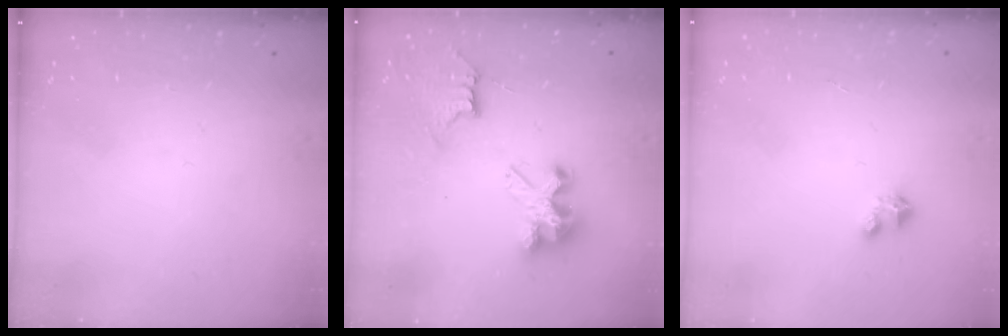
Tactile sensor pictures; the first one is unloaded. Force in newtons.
{"total": 7.8, "press": 7.8, "slide": 0.2}
{"total": 2.6, "press": 2.6, "slide": 0.1}